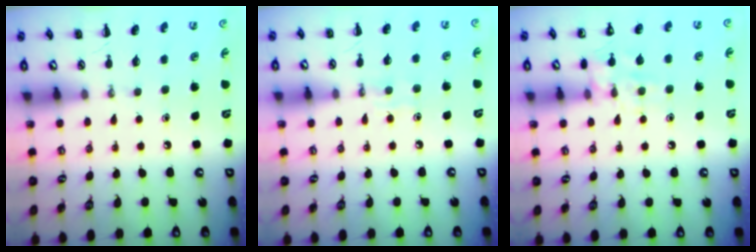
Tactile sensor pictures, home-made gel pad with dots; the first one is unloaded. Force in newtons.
{"total": 4.3, "press": 4.1, "slide": 1.2}
{"total": 9.8, "press": 9.8, "slide": 1.0}